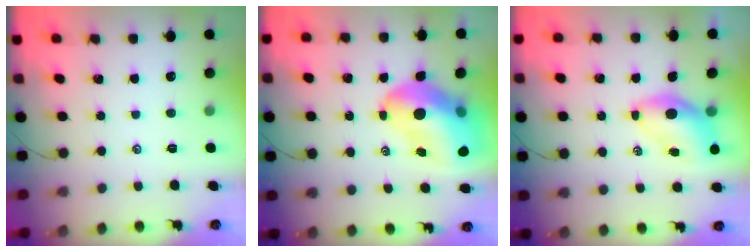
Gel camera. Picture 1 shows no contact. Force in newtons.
{"total": 17.0, "press": 16.4, "slide": 4.6}
{"total": 6.8, "press": 6.6, "slide": 1.6}